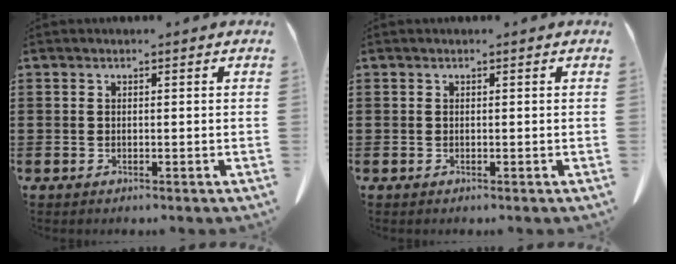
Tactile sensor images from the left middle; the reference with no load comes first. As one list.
[{"total": 0.0}]